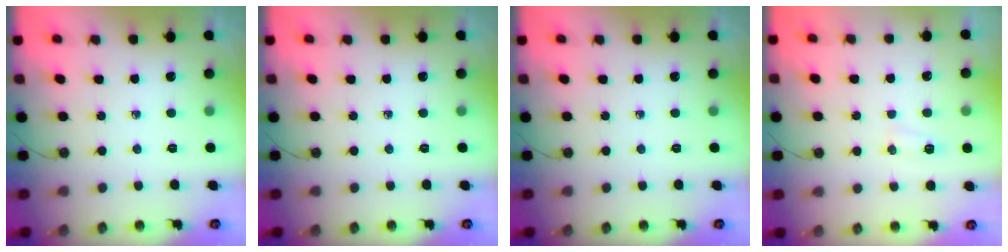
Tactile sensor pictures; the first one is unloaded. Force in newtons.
{"total": 0.0}
{"total": 0.0}
{"total": 16.9, "press": 5.4, "slide": 16.0}